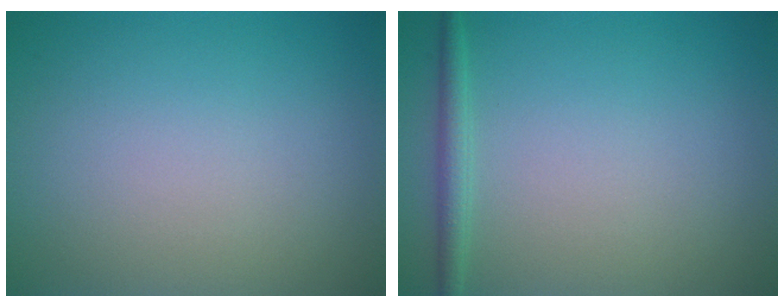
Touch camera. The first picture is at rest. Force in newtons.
{"total": 1.6, "press": 1.6, "slide": 0.1}